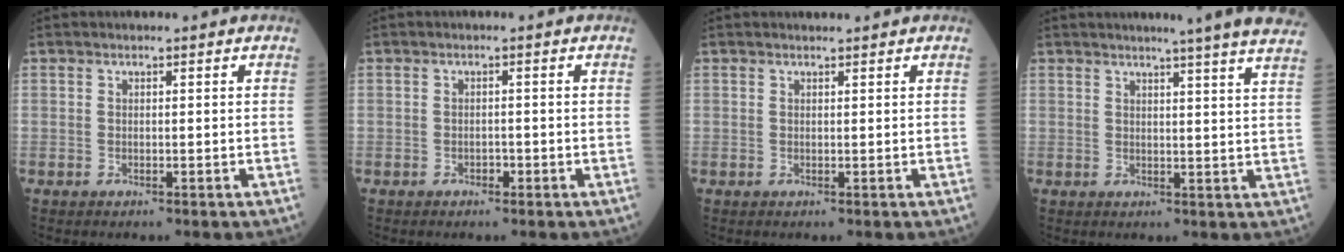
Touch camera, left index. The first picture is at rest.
{"total": 1.0, "force": [-0.6, 0.6, 0.5], "torque": [-0.008, 0.003, -0.010]}
{"total": 1.1, "force": [1.1, 0.0, 0.3], "torque": [-0.007, 0.009, 0.020]}
{"total": 13.2, "force": [11.7, -1.6, 6.0], "torque": [-0.080, -0.048, 0.114]}